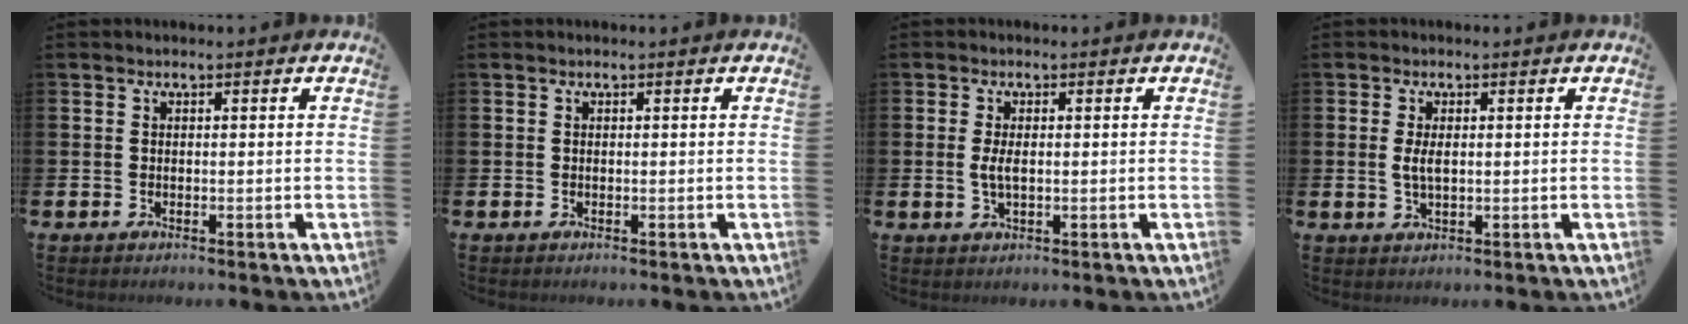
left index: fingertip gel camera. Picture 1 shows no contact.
{"total": 0.0}
{"total": 2.3, "force": [0.1, 0.9, 2.1], "torque": [-0.039, 0.003, 0.000]}
{"total": 2.4, "force": [0.4, 1.0, 2.2], "torque": [-0.043, 0.004, 0.005]}